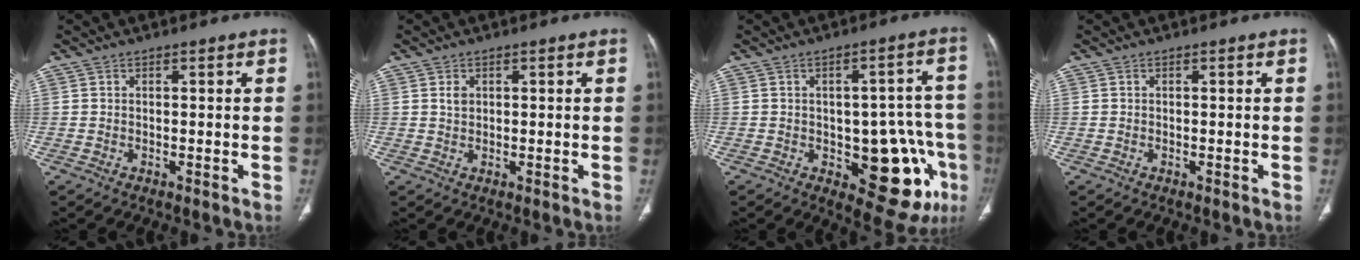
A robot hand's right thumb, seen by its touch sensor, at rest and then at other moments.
{"total": 1.5, "force": [0.5, 1.1, 0.9], "torque": [-0.012, -0.001, 0.012]}
{"total": 16.0, "force": [-5.3, 7.5, 13.2], "torque": [-0.121, 0.028, -0.052]}
{"total": 0.0}